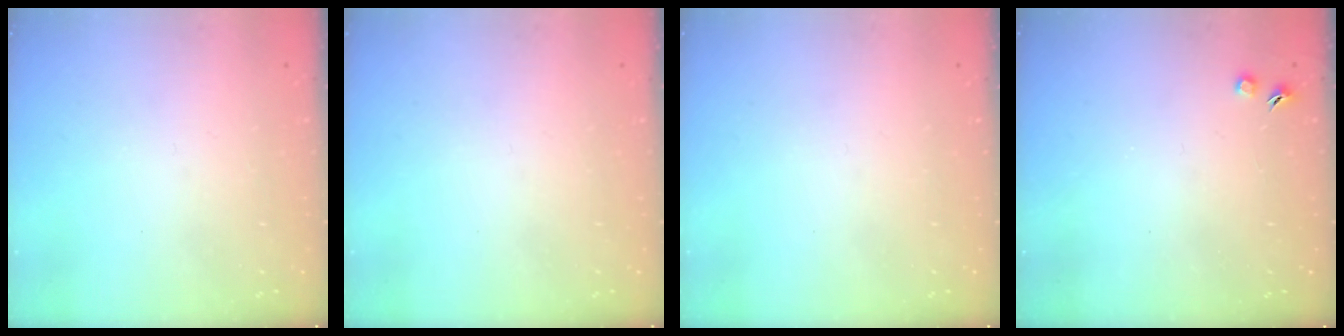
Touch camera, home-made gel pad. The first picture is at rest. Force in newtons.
{"total": 0.0}
{"total": 0.0}
{"total": 3.0, "press": 2.9, "slide": 0.5}